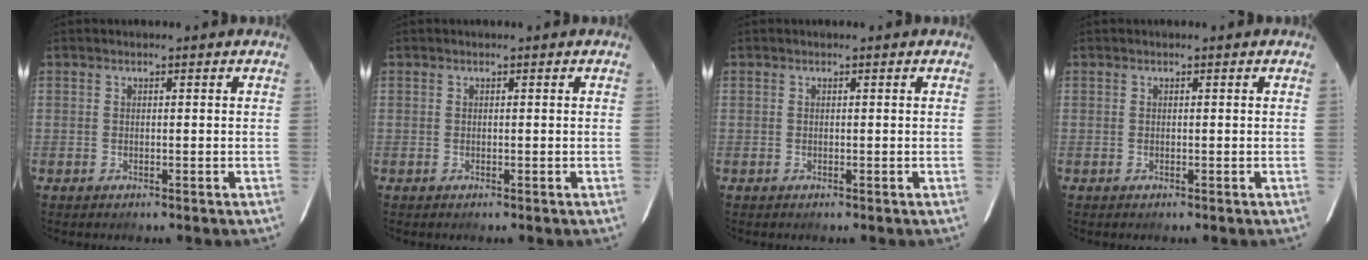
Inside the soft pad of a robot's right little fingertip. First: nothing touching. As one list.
[{"total": 0.0}, {"total": 0.0}, {"total": 0.0}]